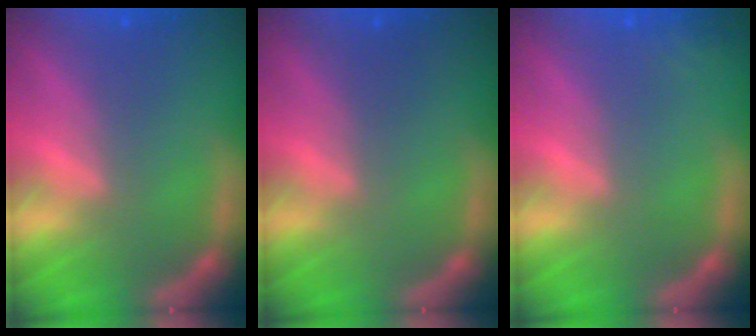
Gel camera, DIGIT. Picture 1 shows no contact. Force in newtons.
{"total": 0.0}
{"total": 1.4}